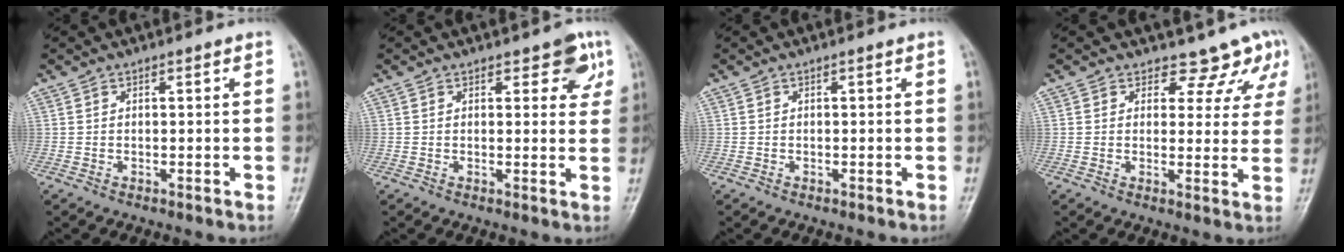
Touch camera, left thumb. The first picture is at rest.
{"total": 4.7, "force": [2.7, 2.5, 2.8], "torque": [-0.001, -0.010, 0.028]}
{"total": 0.0}
{"total": 7.8, "force": [6.4, 4.3, 1.0], "torque": [0.035, -0.034, 0.057]}